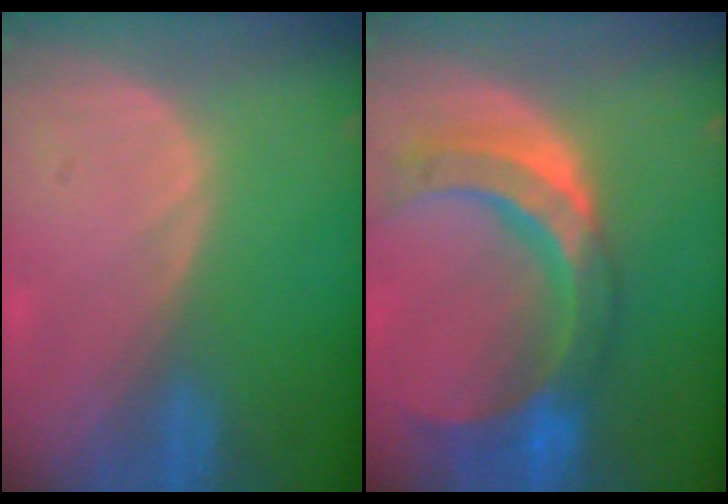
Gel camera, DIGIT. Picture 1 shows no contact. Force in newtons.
{"total": 11.5, "press": 9.8, "slide": 6.1}